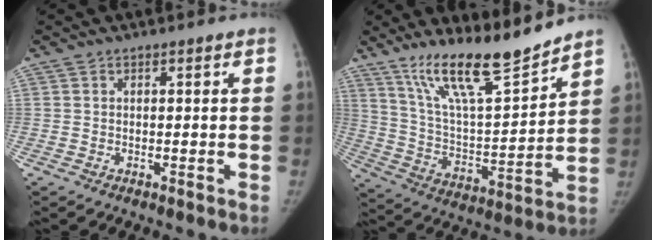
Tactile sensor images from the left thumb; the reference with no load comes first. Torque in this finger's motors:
{"motor_torque": [0.10, 0.08, 0.41, -0.23, 0.33]}